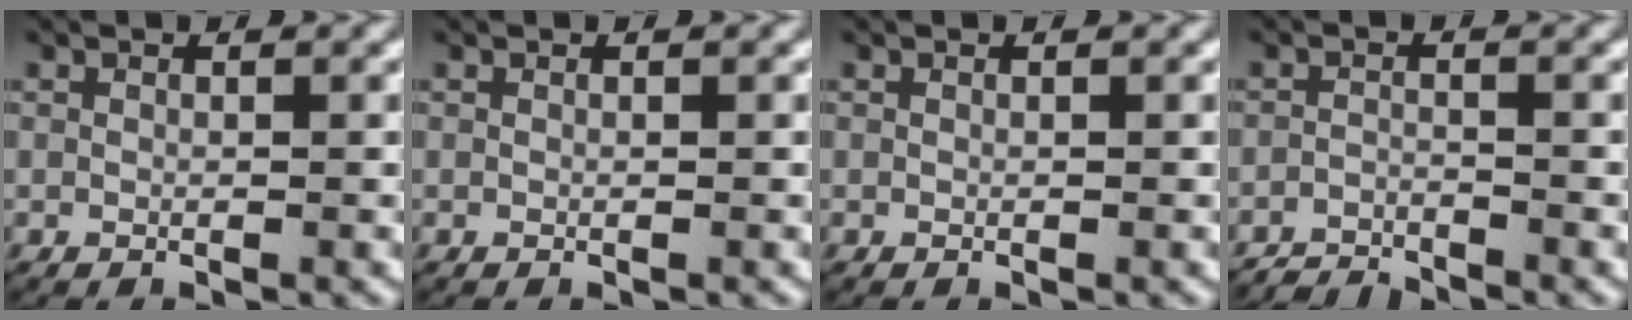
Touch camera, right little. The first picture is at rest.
{"total": 0.0}
{"total": 0.0}
{"total": 2.9, "force": [-2.8, 0.8, 0.1], "torque": [-0.009, -0.012, -0.052]}